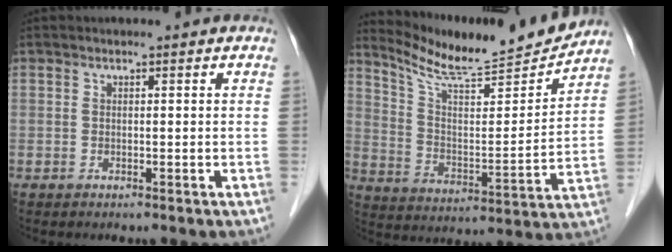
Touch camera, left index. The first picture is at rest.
{"total": 15.7, "force": [15.0, -0.5, 4.4], "torque": [-0.089, -0.025, 0.248]}